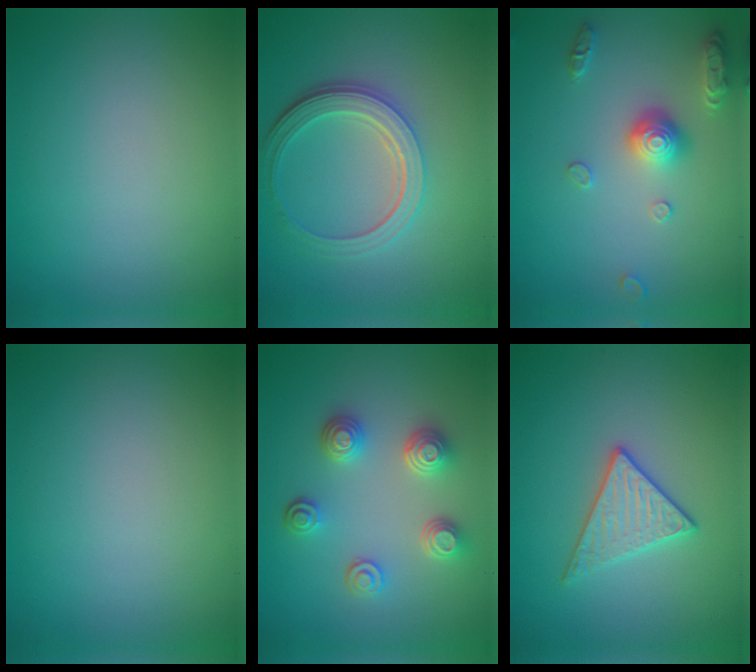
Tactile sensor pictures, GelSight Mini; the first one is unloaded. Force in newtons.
{"total": 5.0, "press": 3.8, "slide": 3.3}
{"total": 2.9, "press": 2.9, "slide": 0.2}
{"total": 0.0}
{"total": 4.0, "press": 3.3, "slide": 2.1}
{"total": 2.9, "press": 2.9, "slide": 0.4}